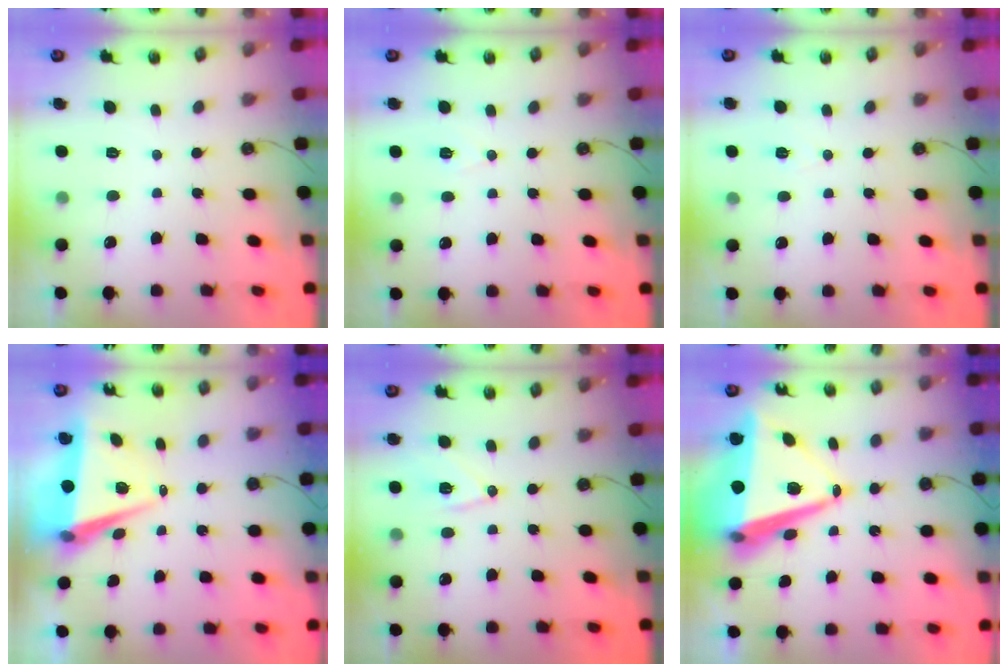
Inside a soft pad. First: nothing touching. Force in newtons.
{"total": 5.9, "press": 3.9, "slide": 4.5}
{"total": 5.8, "press": 3.8, "slide": 4.3}
{"total": 7.2, "press": 5.7, "slide": 4.4}
{"total": 9.9, "press": 9.9, "slide": 0.9}
{"total": 16.5, "press": 16.0, "slide": 3.9}